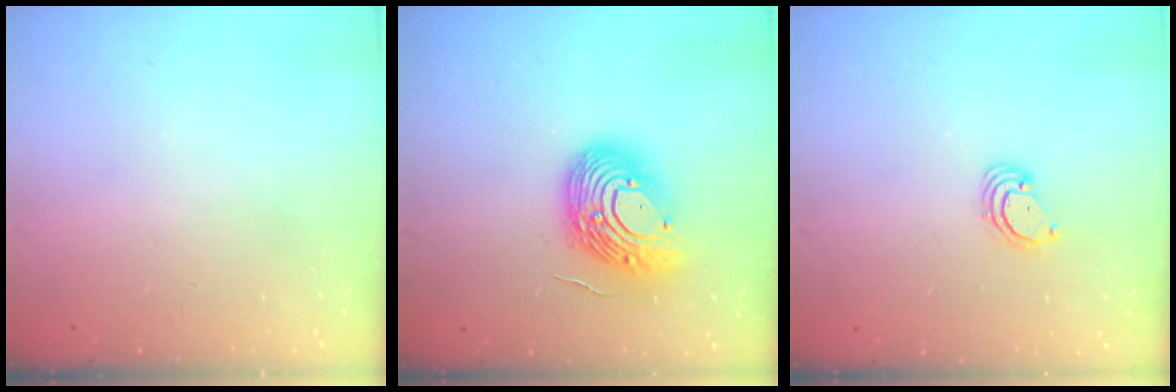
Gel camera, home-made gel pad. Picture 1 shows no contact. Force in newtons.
{"total": 14.5, "press": 14.4, "slide": 1.9}
{"total": 2.4, "press": 2.4, "slide": 0.2}